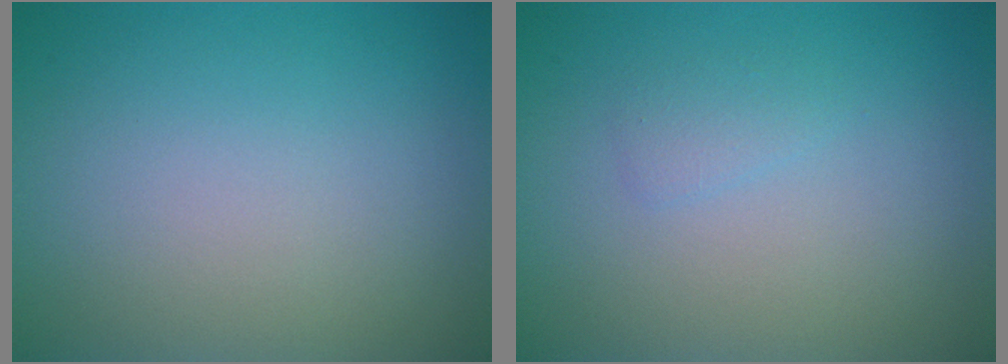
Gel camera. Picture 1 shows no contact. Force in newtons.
{"total": 0.9, "press": 0.9, "slide": 0.1}